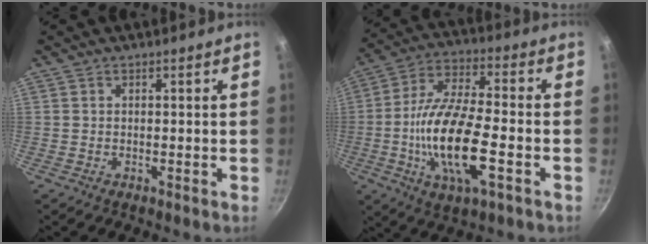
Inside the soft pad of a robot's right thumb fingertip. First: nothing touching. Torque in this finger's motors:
{"motor_torque": [0.34, 1.02, 1.91, -0.86, 0.61]}